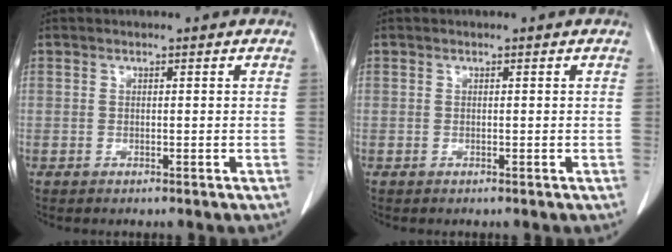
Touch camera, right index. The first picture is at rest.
{"total": 0.0}